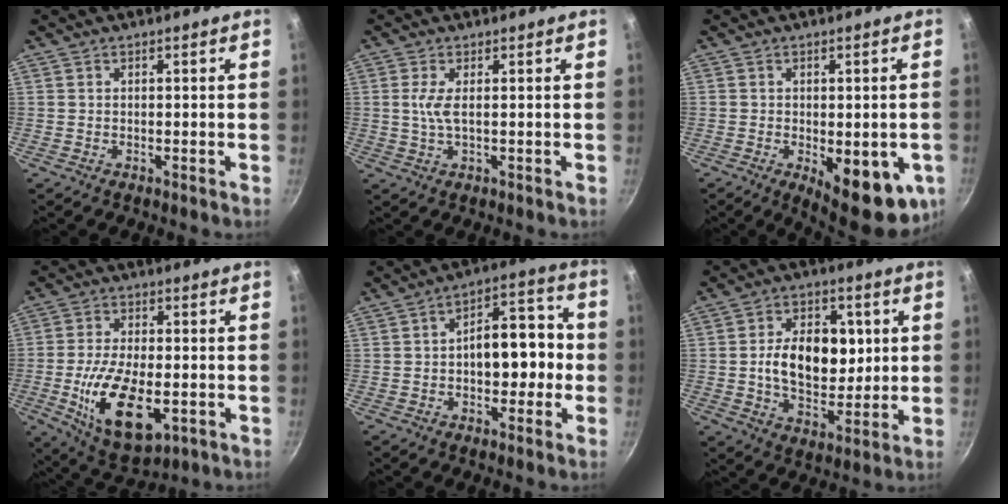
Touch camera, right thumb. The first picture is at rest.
{"total": 3.2, "force": [0.4, 0.9, 3.1], "torque": [-0.081, -0.001, 0.013]}
{"total": 14.2, "force": [-5.1, 6.2, 11.7], "torque": [-0.132, -0.004, -0.054]}
{"total": 15.6, "force": [-4.1, 7.6, 13.0], "torque": [-0.228, -0.005, -0.056]}
{"total": 11.4, "force": [-1.0, 6.5, 9.3], "torque": [-0.101, 0.041, -0.021]}
{"total": 14.3, "force": [1.4, 9.1, 10.9], "torque": [-0.137, -0.002, 0.026]}